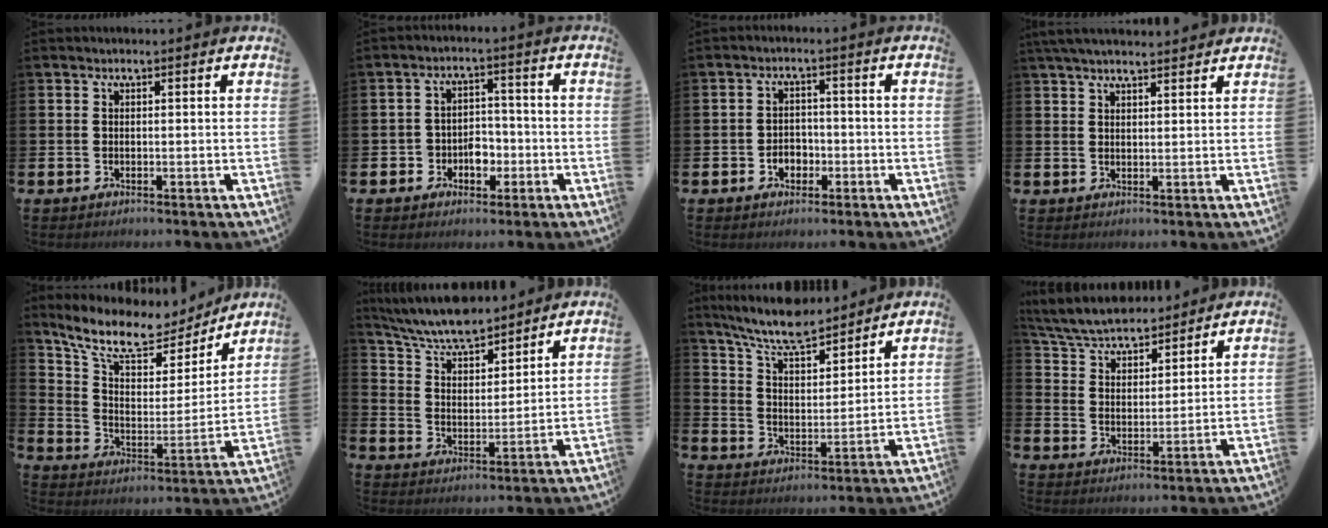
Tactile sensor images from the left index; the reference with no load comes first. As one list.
[{"total": 3.8, "force": [-1.8, 3.1, 1.4], "torque": [-0.031, 0.005, -0.042]}, {"total": 2.7, "force": [-1.3, 2.1, 1.2], "torque": [-0.014, -0.001, -0.032]}, {"total": 3.7, "force": [3.5, 0.5, 1.1], "torque": [-0.028, -0.009, 0.064]}, {"total": 10.4, "force": [8.8, 3.9, 4.0], "torque": [-0.111, -0.057, 0.150]}, {"total": 7.3, "force": [6.9, 1.4, 2.2], "torque": [-0.073, -0.036, 0.122]}, {"total": 8.5, "force": [7.9, 1.5, 2.8], "torque": [-0.079, -0.048, 0.141]}, {"total": 6.3, "force": [6.0, 1.5, 1.1], "torque": [-0.052, -0.036, 0.105]}]